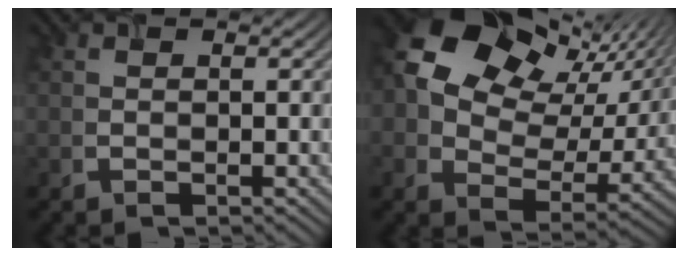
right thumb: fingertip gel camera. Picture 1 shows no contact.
{"total": 16.3, "force": [7.5, 10.5, 9.9], "torque": [-0.199, 0.025, 0.132]}